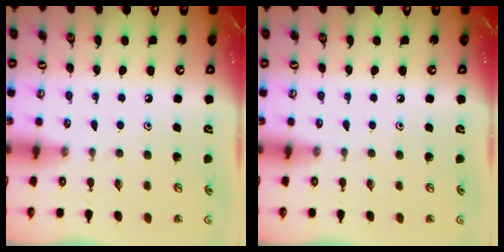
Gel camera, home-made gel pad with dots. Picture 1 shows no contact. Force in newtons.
{"total": 0.0}